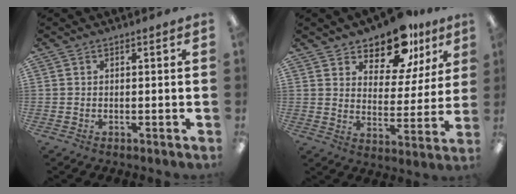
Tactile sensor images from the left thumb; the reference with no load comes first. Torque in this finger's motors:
{"motor_torque": [0.42, 0.51, -0.17, 0.12, 0.05]}